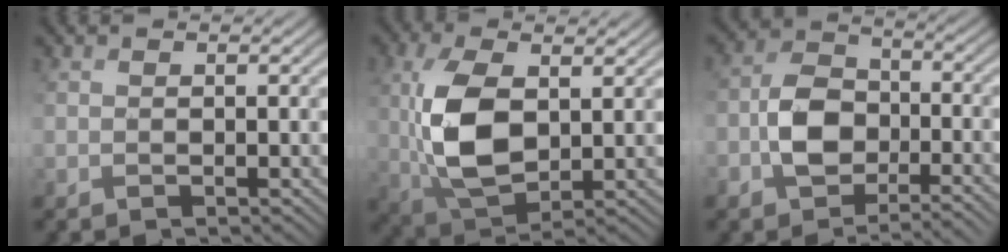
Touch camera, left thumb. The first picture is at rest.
{"total": 10.2, "force": [1.2, 5.1, 8.7], "torque": [-0.200, -0.004, 0.026]}
{"total": 6.9, "force": [-3.4, 4.1, 4.4], "torque": [-0.084, 0.006, -0.078]}